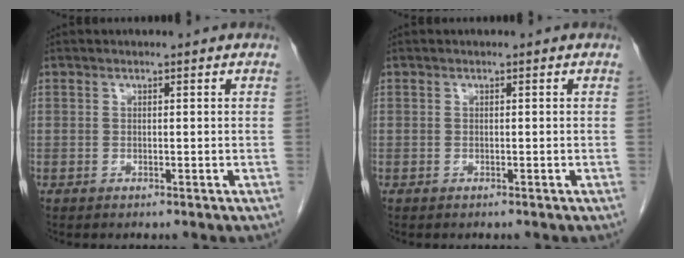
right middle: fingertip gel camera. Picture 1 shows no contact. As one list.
[{"total": 0.0}]